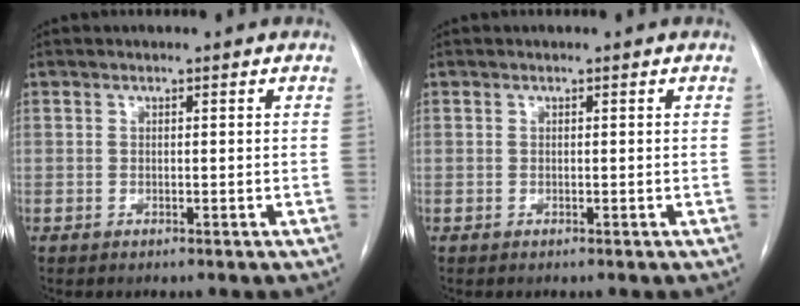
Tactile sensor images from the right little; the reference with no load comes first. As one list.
[{"total": 0.0}]